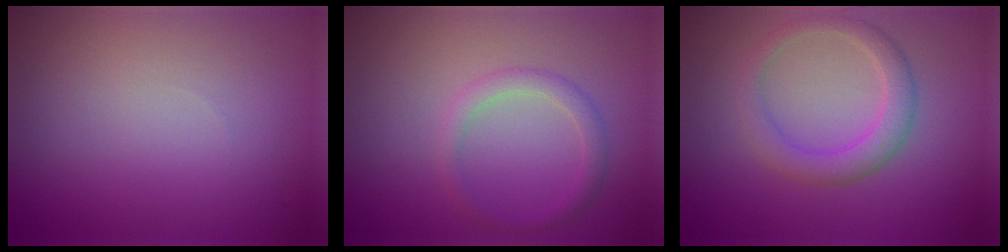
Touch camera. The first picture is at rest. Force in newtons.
{"total": 1.9, "press": 1.9, "slide": 0.1}
{"total": 2.9, "press": 2.9, "slide": 0.2}